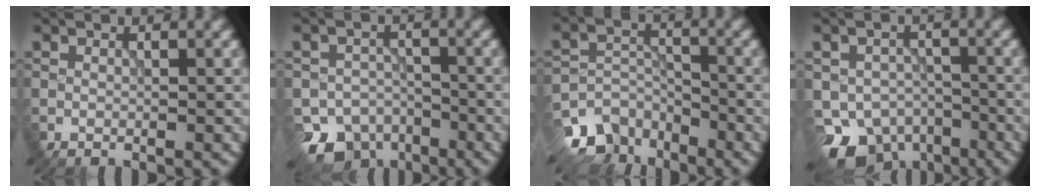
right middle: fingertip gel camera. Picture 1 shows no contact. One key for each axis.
{"total": 6.8, "fx": -5.0, "fy": 4.4, "fz": 1.5, "tx": -0.001, "ty": -0.014, "tz": -0.075}
{"total": 6.8, "fx": -5.2, "fy": 3.9, "fz": 1.9, "tx": -0.020, "ty": -0.011, "tz": -0.097}
{"total": 7.5, "fx": -4.7, "fy": 5.0, "fz": 3.0, "tx": -0.046, "ty": -0.027, "tz": -0.071}